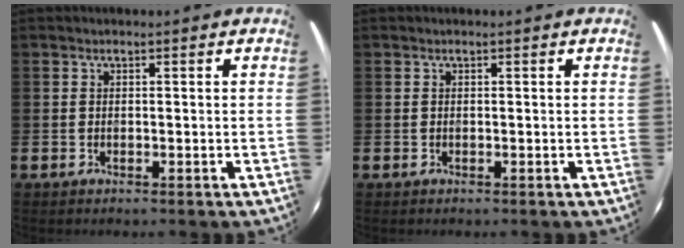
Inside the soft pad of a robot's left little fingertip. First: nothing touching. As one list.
[{"total": 0.0}]